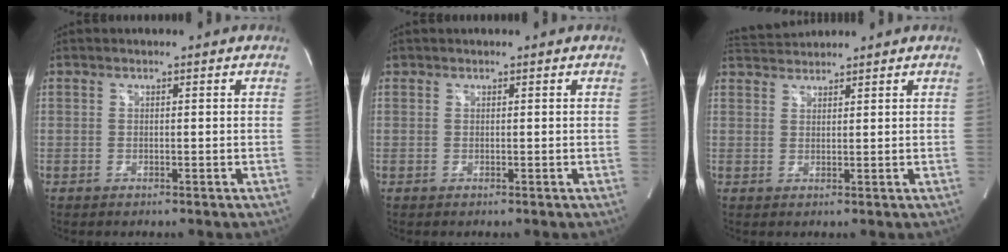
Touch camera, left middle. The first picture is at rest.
{"total": 0.0}
{"total": 3.3, "force": [3.3, -0.1, -0.2], "torque": [-0.007, 0.019, 0.067]}